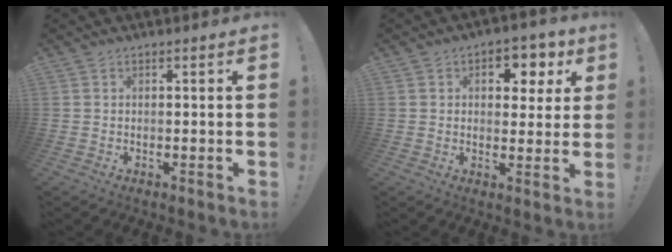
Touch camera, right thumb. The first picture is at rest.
{"total": 7.4, "force": [3.1, 5.2, 4.3], "torque": [-0.041, -0.018, 0.051]}